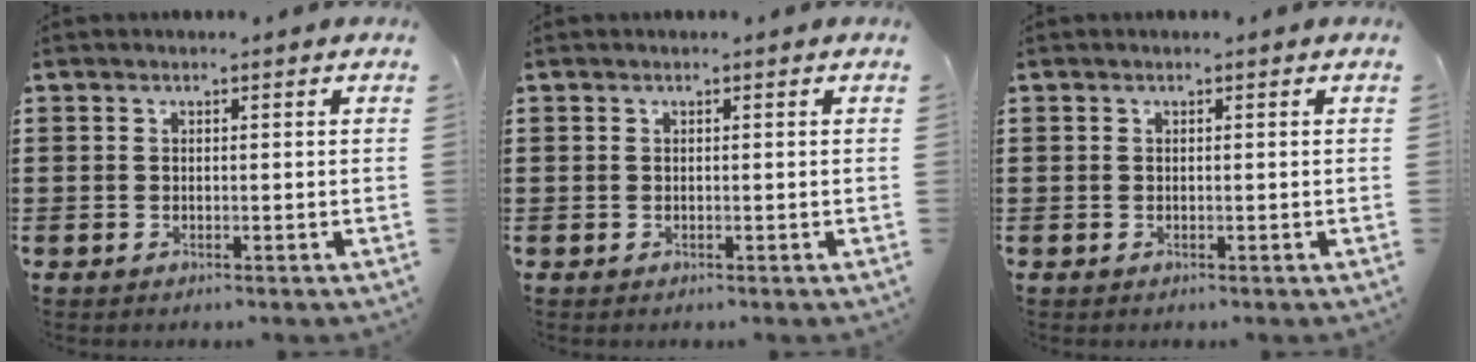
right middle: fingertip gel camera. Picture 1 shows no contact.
{"total": 0.0}
{"total": 0.0}